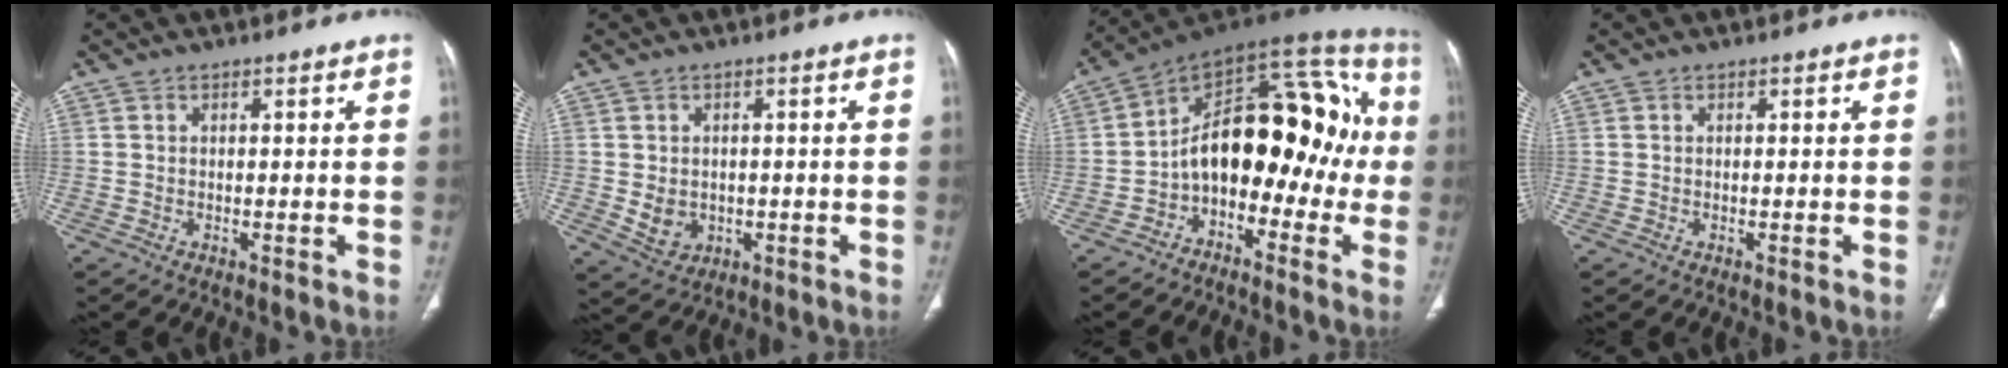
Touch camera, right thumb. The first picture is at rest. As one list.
[{"total": 4.7, "force": [-0.4, 4.0, 2.5], "torque": [-0.028, -0.001, 0.009]}, {"total": 21.4, "force": [-2.5, 12.5, 17.2], "torque": [-0.204, 0.087, -0.047]}, {"total": 0.0}]